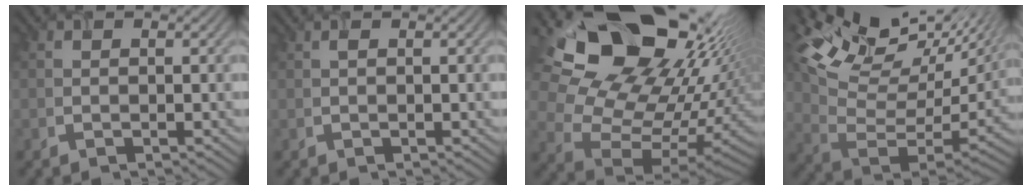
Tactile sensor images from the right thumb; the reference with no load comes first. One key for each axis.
{"total": 0.6, "fx": 0.2, "fy": 0.1, "fz": 0.5, "tx": -0.013, "ty": 0.005, "tz": 0.005}
{"total": 20.1, "fx": 10.3, "fy": 12.5, "fz": 11.9, "tx": -0.220, "ty": 0.008, "tz": 0.192}
{"total": 17.3, "fx": 11.1, "fy": 7.2, "fz": 11.2, "tx": -0.232, "ty": 0.020, "tz": 0.186}